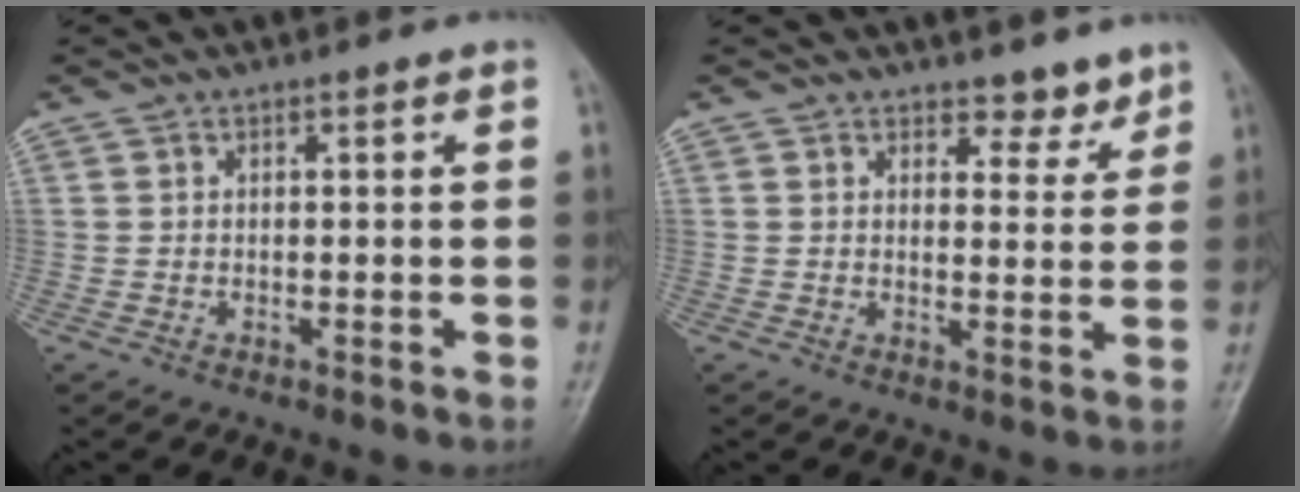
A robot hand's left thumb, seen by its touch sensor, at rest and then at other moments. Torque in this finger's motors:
{"motor_torque": [0.02, -0.07, 0.09, 0.01, -0.04]}